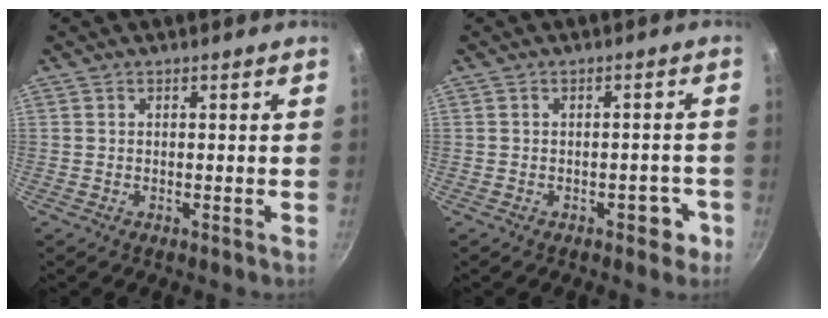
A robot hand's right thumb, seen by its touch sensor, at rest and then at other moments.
{"total": 3.7, "force": [-1.8, 2.3, 2.2], "torque": [-0.004, 0.026, -0.013]}